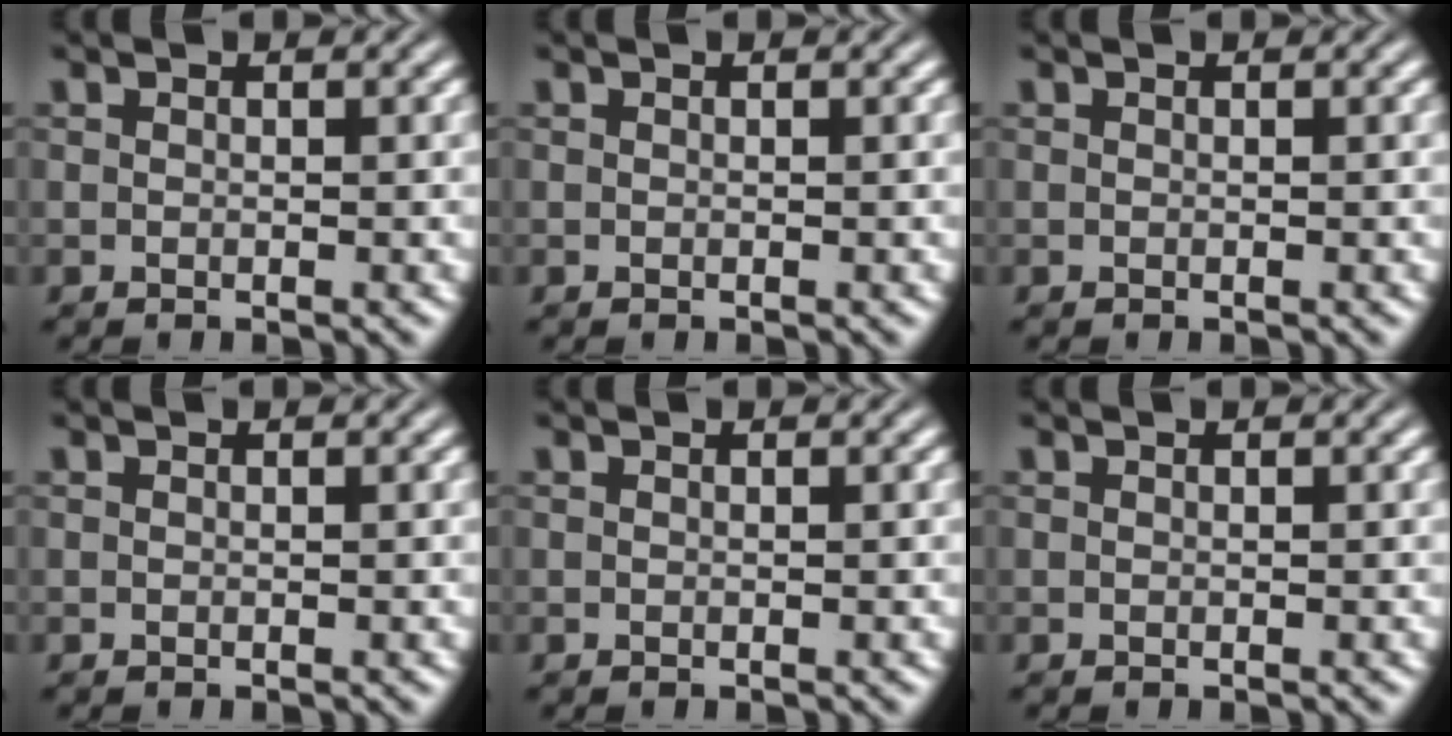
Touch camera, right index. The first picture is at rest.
{"total": 0.0}
{"total": 0.0}
{"total": 0.0}
{"total": 0.0}
{"total": 0.0}